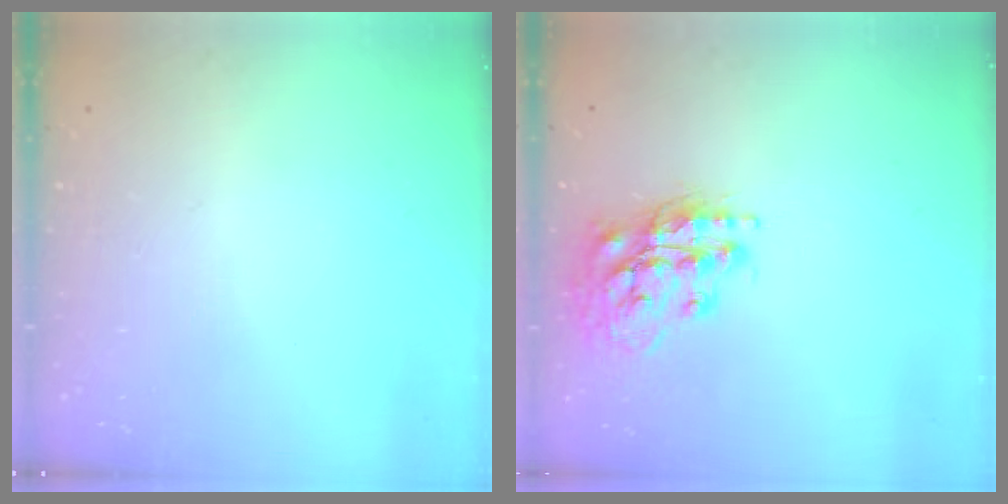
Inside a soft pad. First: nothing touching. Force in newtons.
{"total": 16.3, "press": 16.2, "slide": 1.1}